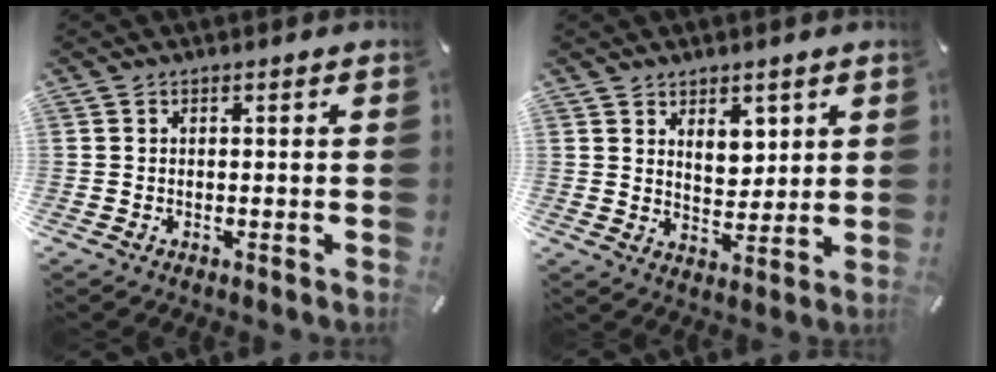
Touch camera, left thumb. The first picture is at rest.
{"total": 5.8, "force": [3.5, 3.9, 2.5], "torque": [-0.022, -0.019, 0.058]}